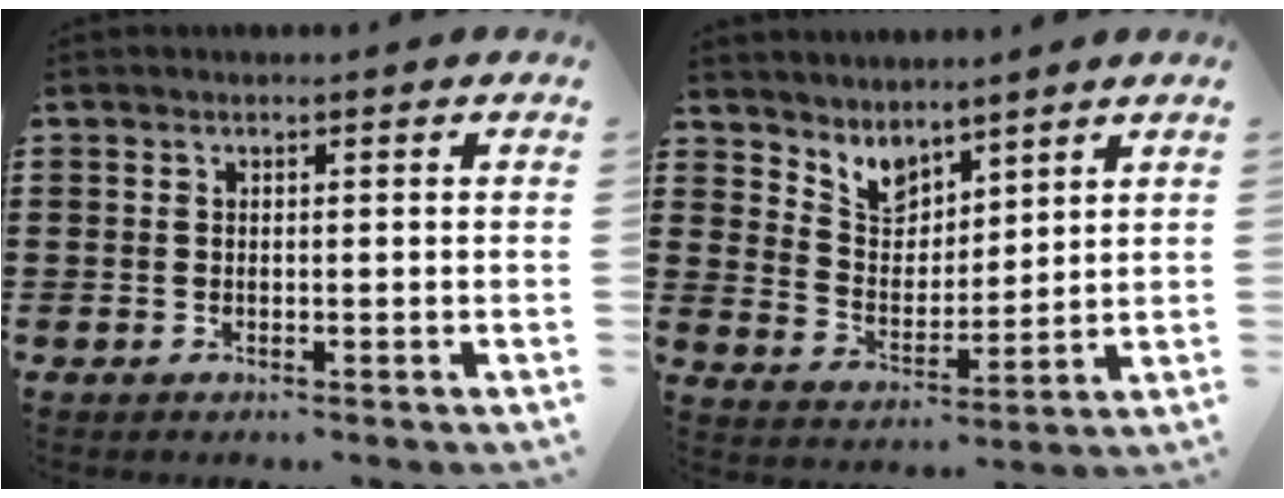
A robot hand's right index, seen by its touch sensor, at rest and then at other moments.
{"total": 5.0, "force": [4.3, 2.4, 1.0], "torque": [-0.041, -0.017, 0.080]}